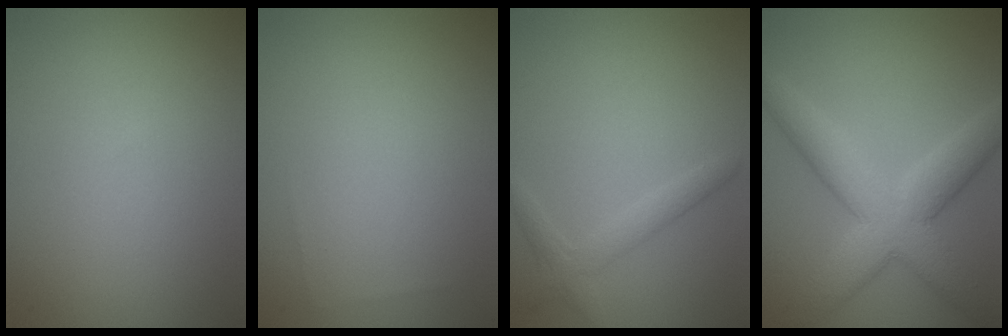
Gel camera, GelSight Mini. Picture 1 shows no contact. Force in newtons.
{"total": 0.0}
{"total": 1.9, "press": 1.9, "slide": 0.1}
{"total": 8.1, "press": 8.1, "slide": 0.2}